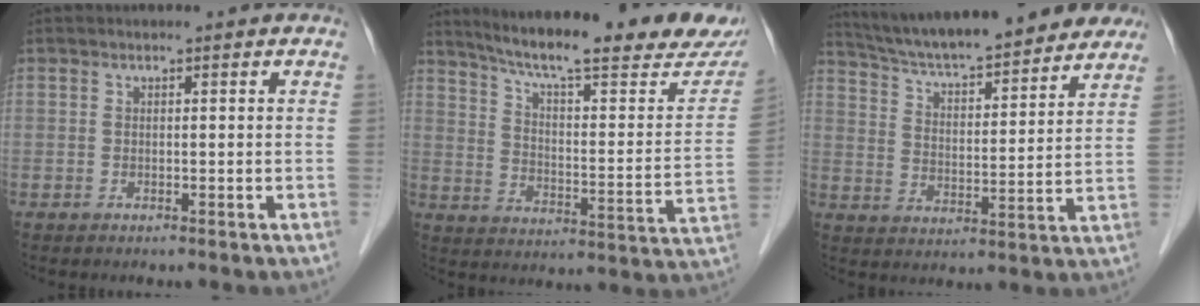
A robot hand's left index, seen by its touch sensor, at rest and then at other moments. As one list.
[{"total": 25.8, "force": [21.6, 2.7, 13.8], "torque": [-0.212, -0.040, 0.289]}, {"total": 21.4, "force": [18.9, 3.4, 9.3], "torque": [-0.149, 0.019, 0.272]}]